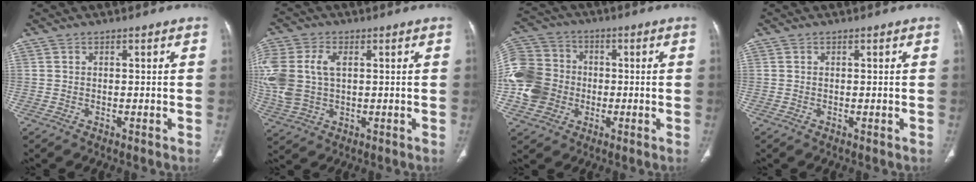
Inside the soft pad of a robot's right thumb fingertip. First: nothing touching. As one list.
[{"total": 14.3, "force": [2.0, 9.5, 10.5], "torque": [-0.271, 0.006, 0.044]}, {"total": 15.1, "force": [-2.6, 12.9, 7.4], "torque": [-0.154, 0.023, -0.053]}, {"total": 0.0}]